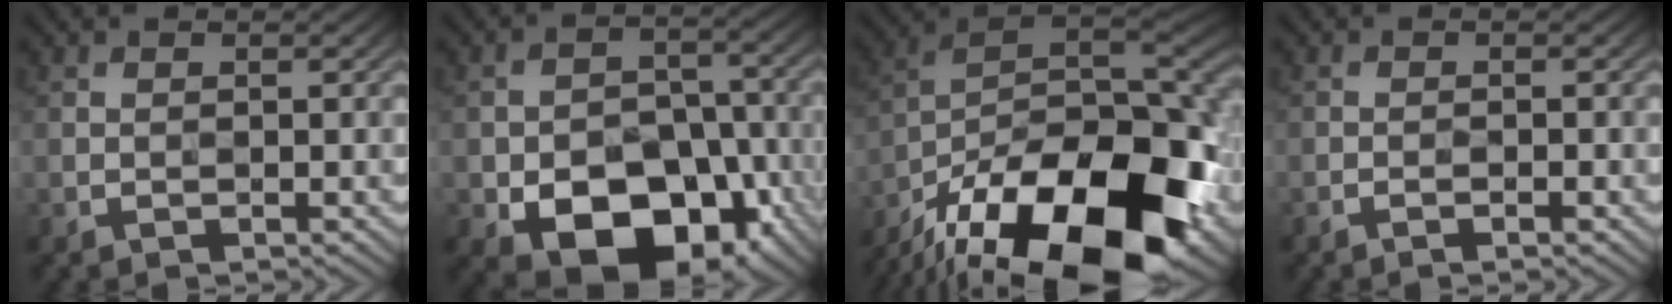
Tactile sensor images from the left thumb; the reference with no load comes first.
{"total": 14.4, "force": [-6.6, 9.1, 9.0], "torque": [-0.145, -0.026, -0.107]}
{"total": 22.8, "force": [-14.1, 9.4, 15.3], "torque": [-0.250, -0.033, -0.212]}
{"total": 0.6, "force": [-0.5, -0.2, 0.3], "torque": [-0.006, 0.004, -0.010]}